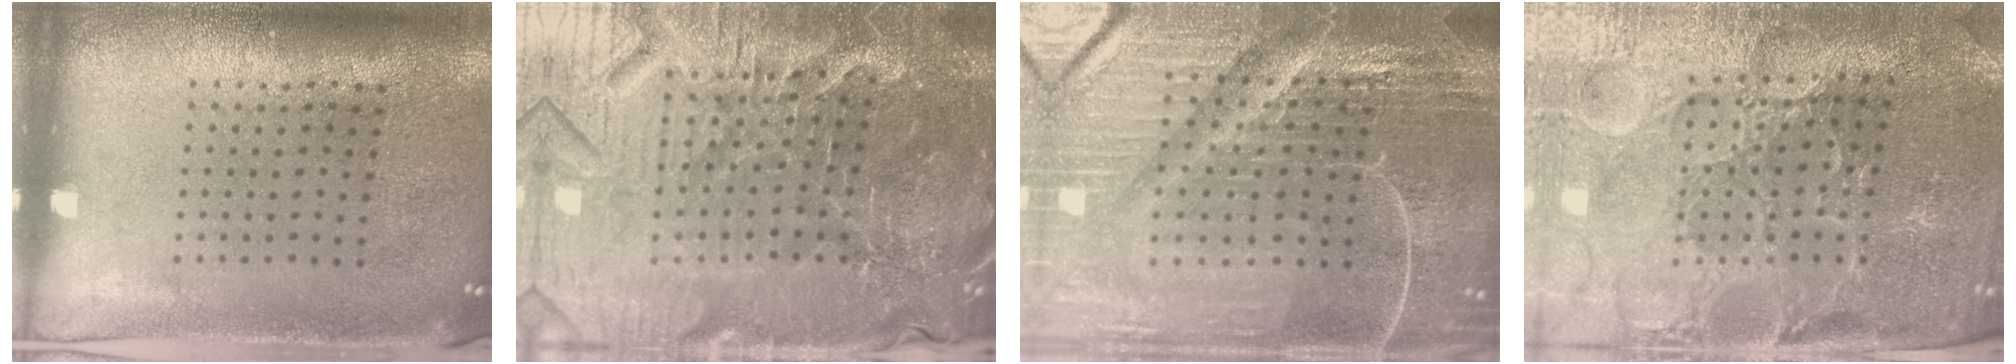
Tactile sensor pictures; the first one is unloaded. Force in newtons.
{"total": 5.9, "press": 5.5, "slide": 2.1}
{"total": 6.9, "press": 6.1, "slide": 3.4}
{"total": 3.5, "press": 3.4, "slide": 0.6}